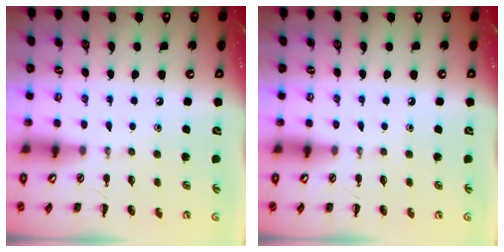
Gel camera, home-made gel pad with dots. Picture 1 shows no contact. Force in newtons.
{"total": 0.0}